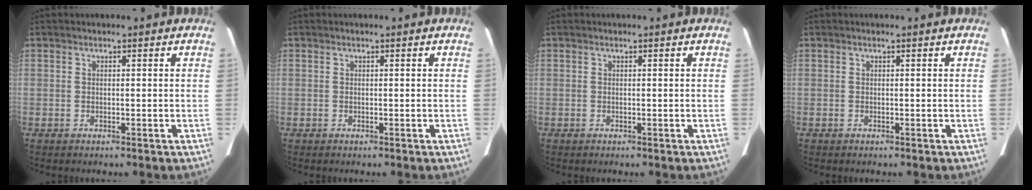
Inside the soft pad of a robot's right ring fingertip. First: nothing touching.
{"total": 0.0}
{"total": 0.0}
{"total": 0.0}